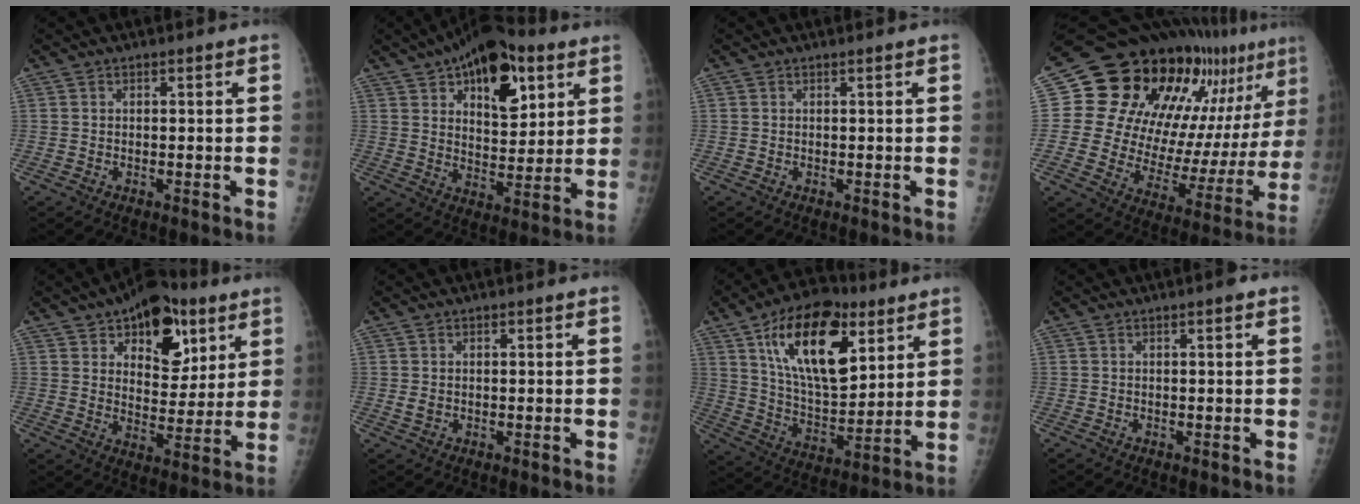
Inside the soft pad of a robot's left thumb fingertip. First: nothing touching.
{"total": 17.4, "force": [8.2, 9.1, 12.4], "torque": [-0.133, -0.026, 0.125]}
{"total": 0.0}
{"total": 27.2, "force": [14.8, 12.3, 19.2], "torque": [-0.255, -0.030, 0.224]}
{"total": 16.8, "force": [8.7, 9.6, 10.6], "torque": [-0.093, -0.035, 0.132]}
{"total": 1.9, "force": [0.1, 1.5, 1.1], "torque": [-0.015, -0.001, 0.005]}
{"total": 22.0, "force": [10.0, 10.8, 16.3], "torque": [-0.234, -0.041, 0.172]}
{"total": 1.1, "force": [0.6, 0.2, 0.9], "torque": [-0.014, 0.001, 0.005]}